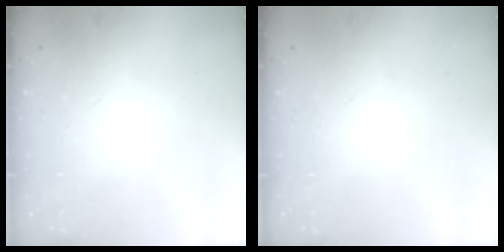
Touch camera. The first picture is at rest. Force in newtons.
{"total": 0.0}